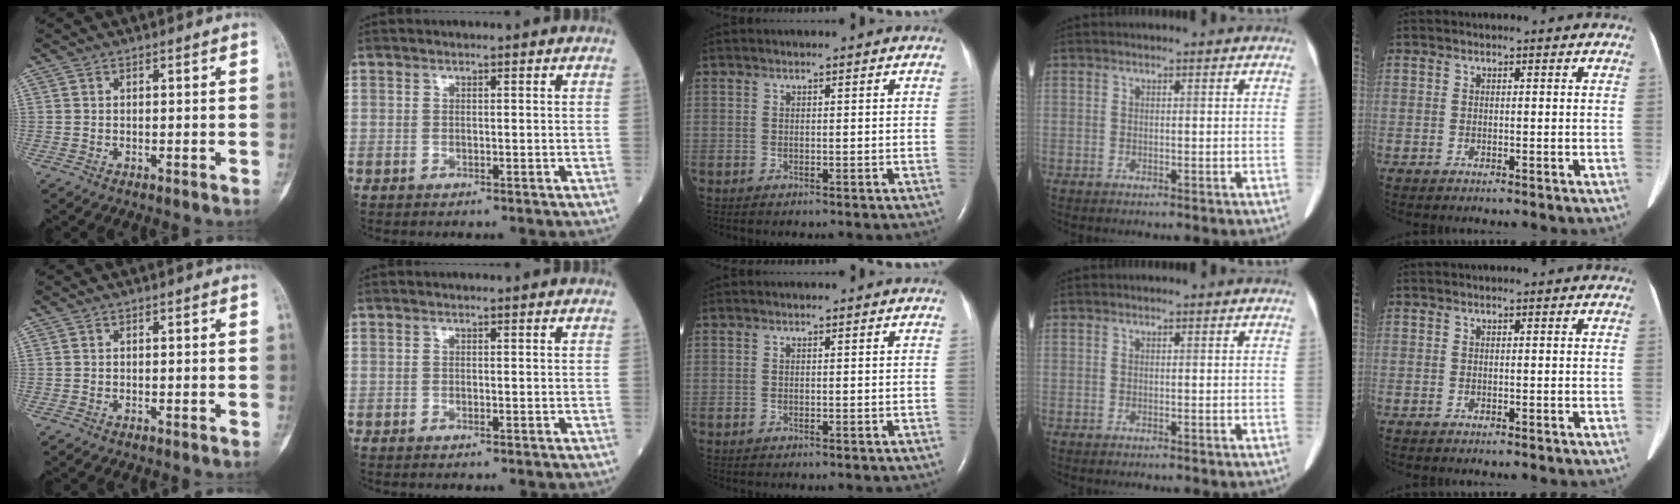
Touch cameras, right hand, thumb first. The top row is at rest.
{}